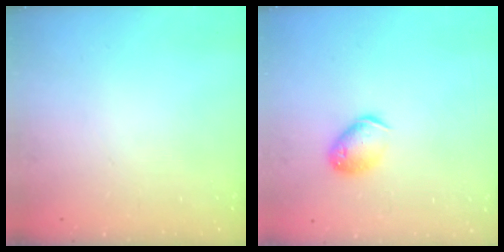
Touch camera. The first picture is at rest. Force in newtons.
{"total": 10.7, "press": 10.6, "slide": 1.6}